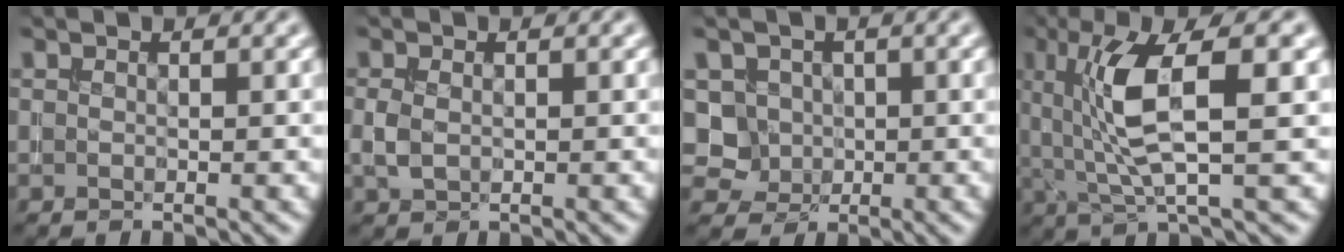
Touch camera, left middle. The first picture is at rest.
{"total": 1.5, "force": [0.0, 1.1, 0.9], "torque": [-0.024, 0.001, 0.003]}
{"total": 3.9, "force": [1.0, 3.5, 1.4], "torque": [-0.022, 0.003, 0.021]}
{"total": 8.1, "force": [1.6, 2.0, 7.7], "torque": [-0.144, 0.001, 0.032]}